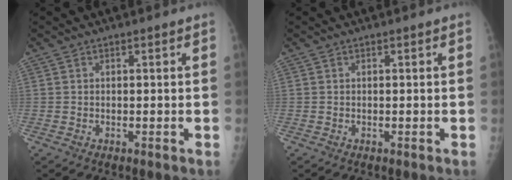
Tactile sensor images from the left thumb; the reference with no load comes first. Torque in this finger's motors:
{"motor_torque": [0.00, 0.00, 0.00, 0.00, 0.00]}